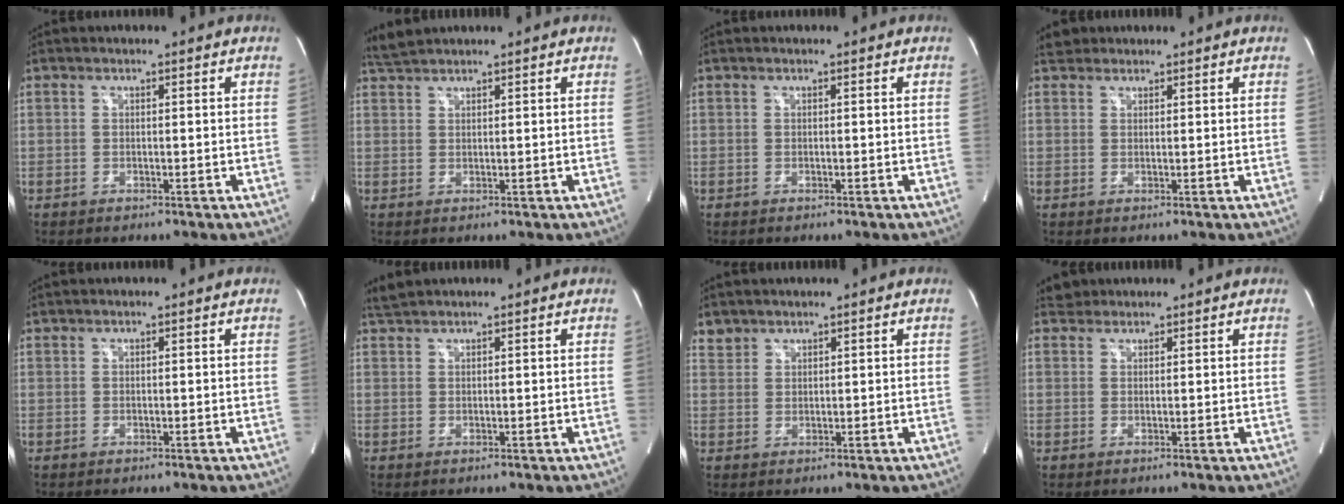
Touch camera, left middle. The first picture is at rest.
{"total": 2.3, "force": [2.2, -0.2, 0.3], "torque": [-0.017, 0.013, 0.050]}
{"total": 0.0}
{"total": 1.8, "force": [1.5, 0.9, -0.1], "torque": [-0.002, 0.013, 0.022]}
{"total": 0.0}
{"total": 1.7, "force": [1.7, -0.4, 0.3], "torque": [-0.013, 0.013, 0.039]}
{"total": 2.1, "force": [1.8, 1.0, -0.3], "torque": [0.008, 0.009, 0.035]}
{"total": 1.7, "force": [1.5, 0.7, -0.4], "torque": [0.002, 0.010, 0.024]}